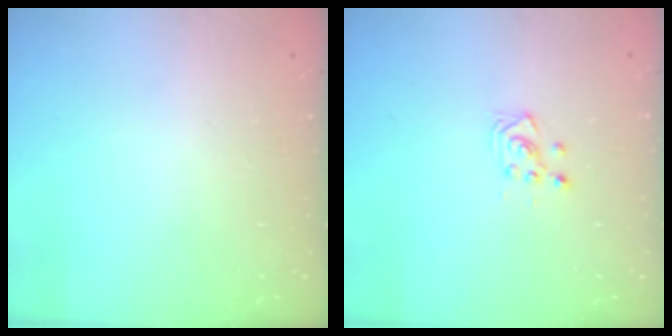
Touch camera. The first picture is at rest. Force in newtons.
{"total": 3.0, "press": 3.0, "slide": 0.5}